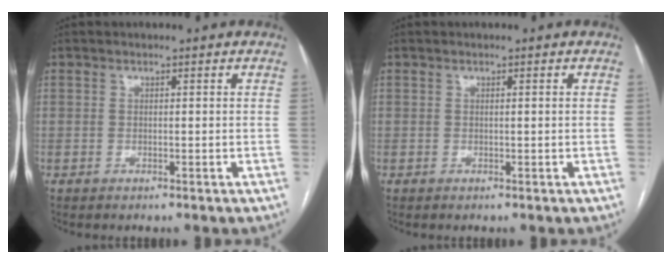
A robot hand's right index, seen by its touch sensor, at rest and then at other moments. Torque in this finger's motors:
{"motor_torque": [-0.13, 0.02, 0.07, 0.01]}